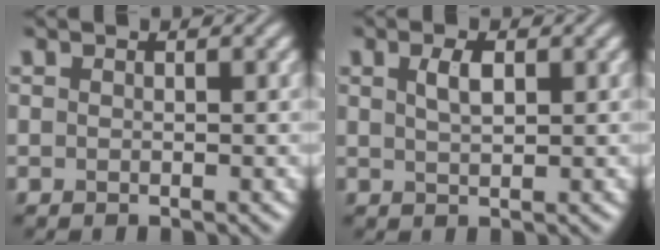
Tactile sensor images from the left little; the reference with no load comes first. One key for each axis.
{"total": 2.0, "fx": 0.8, "fy": 0.7, "fz": 1.7, "tx": -0.035, "ty": 0.003, "tz": 0.017}